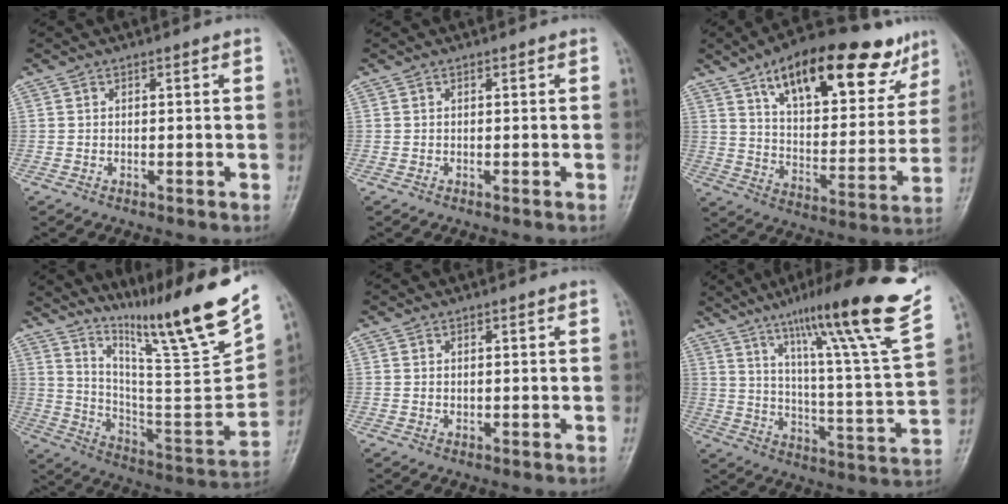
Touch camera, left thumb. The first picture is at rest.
{"total": 0.0}
{"total": 26.1, "force": [15.6, 10.5, 18.1], "torque": [-0.229, -0.030, 0.243]}
{"total": 24.7, "force": [17.3, 1.9, 17.6], "torque": [-0.253, -0.097, 0.295]}
{"total": 0.8, "force": [0.2, 0.5, 0.6], "torque": [-0.011, 0.002, 0.008]}
{"total": 24.9, "force": [15.9, 1.8, 19.0], "torque": [-0.270, -0.050, 0.240]}